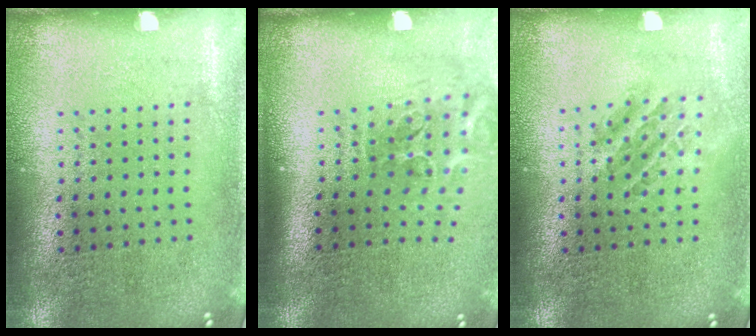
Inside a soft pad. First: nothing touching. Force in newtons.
{"total": 2.0, "press": 1.2, "slide": 1.6}
{"total": 1.1, "press": 1.0, "slide": 0.5}